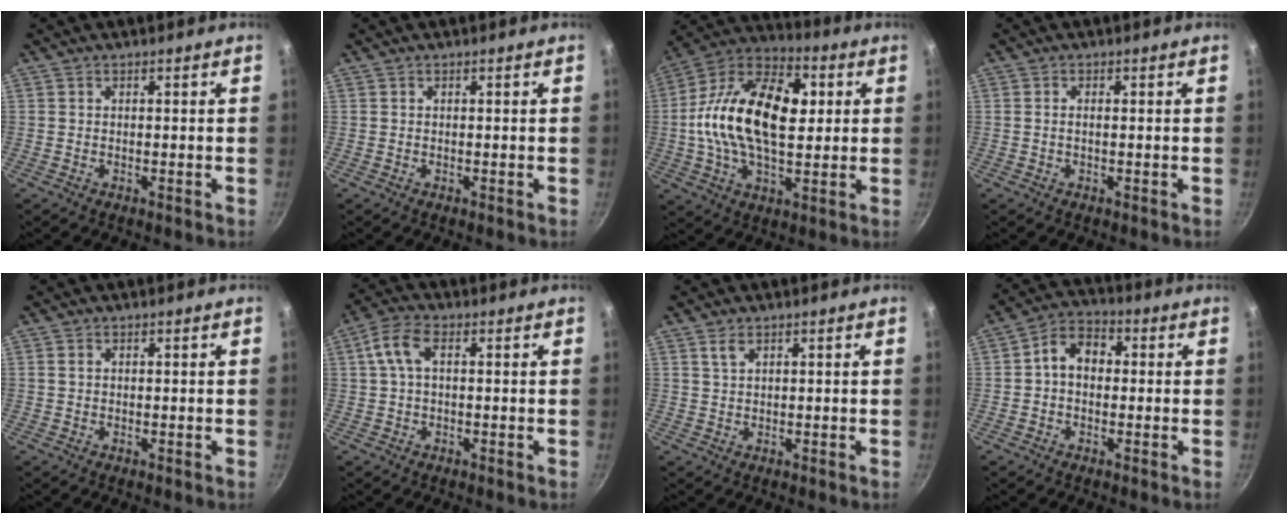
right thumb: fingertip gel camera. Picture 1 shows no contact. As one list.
[{"total": 0.0}, {"total": 22.3, "force": [2.3, 12.8, 18.1], "torque": [-0.305, 0.026, 0.018]}, {"total": 0.8, "force": [0.0, 0.3, 0.7], "torque": [-0.018, 0.004, -0.003]}, {"total": 0.8, "force": [0.2, 0.6, 0.4], "torque": [-0.007, 0.002, 0.003]}, {"total": 5.7, "force": [1.1, 3.2, 4.6], "torque": [-0.096, 0.020, 0.017]}, {"total": 1.7, "force": [1.1, 0.9, 1.0], "torque": [-0.018, -0.005, 0.023]}, {"total": 7.3, "force": [0.5, 5.4, 4.9], "torque": [-0.055, 0.022, -0.009]}]